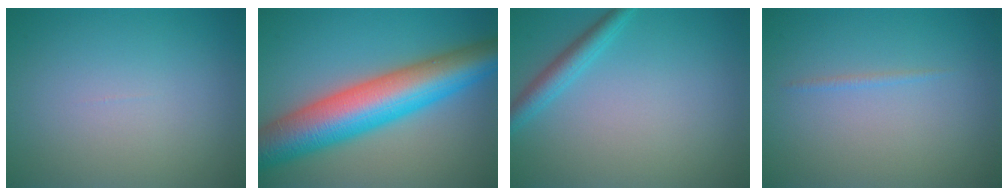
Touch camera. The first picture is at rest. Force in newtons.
{"total": 11.5, "press": 11.5, "slide": 0.3}
{"total": 2.4, "press": 2.4, "slide": 0.1}
{"total": 0.6, "press": 0.6, "slide": 0.1}